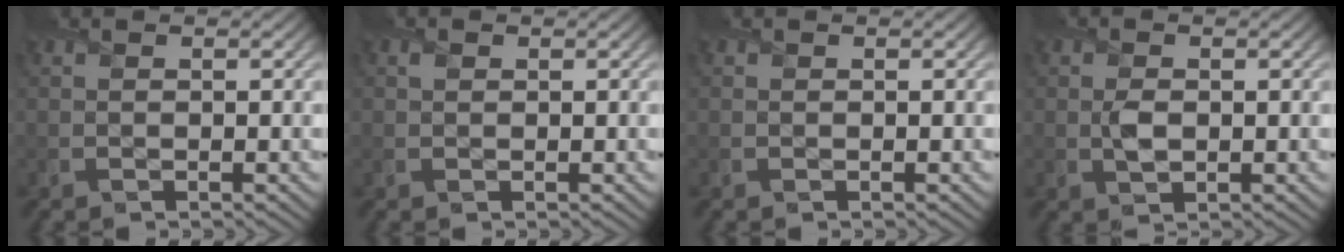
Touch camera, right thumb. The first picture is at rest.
{"total": 0.8, "force": [0.2, 0.7, 0.3], "torque": [-0.006, -0.004, 0.003]}
{"total": 0.0}
{"total": 2.1, "force": [0.0, 1.5, 1.5], "torque": [-0.034, -0.003, 0.000]}